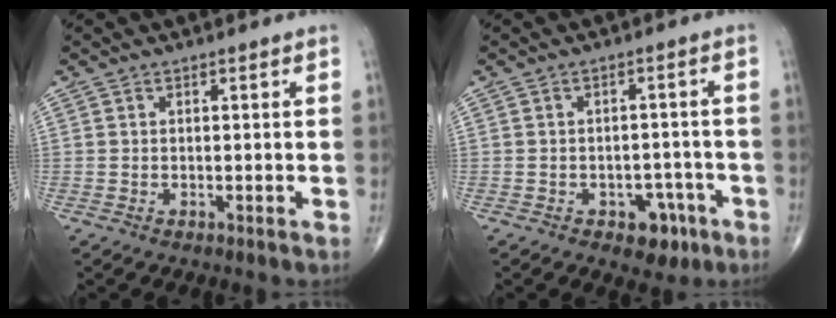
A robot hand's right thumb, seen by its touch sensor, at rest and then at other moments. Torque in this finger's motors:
{"motor_torque": [2.80, 0.81, 0.05, -0.32, 0.00]}